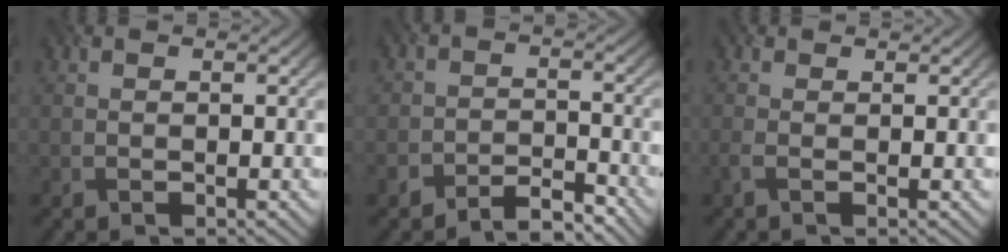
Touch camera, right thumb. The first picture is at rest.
{"total": 4.2, "force": [-3.7, 1.7, 1.0], "torque": [-0.011, 0.000, -0.075]}
{"total": 0.9, "force": [-0.4, 0.3, 0.8], "torque": [-0.026, -0.005, -0.013]}